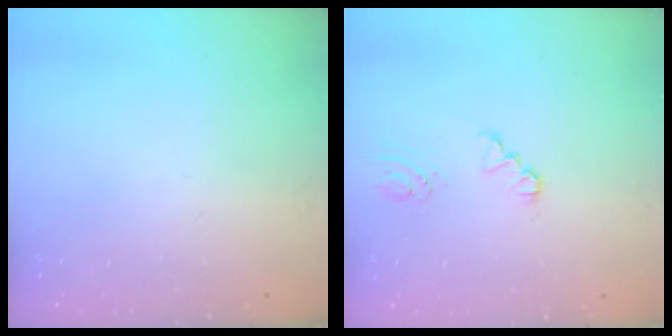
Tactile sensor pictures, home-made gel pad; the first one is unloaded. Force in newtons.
{"total": 0.9, "press": 0.9, "slide": 0.1}